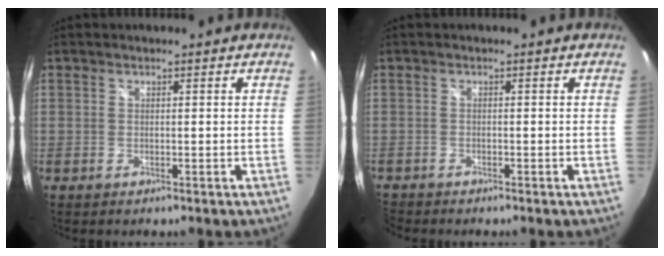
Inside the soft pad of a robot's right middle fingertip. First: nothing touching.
{"total": 2.2, "force": [-2.1, 0.5, 0.0], "torque": [-0.011, -0.011, -0.046]}